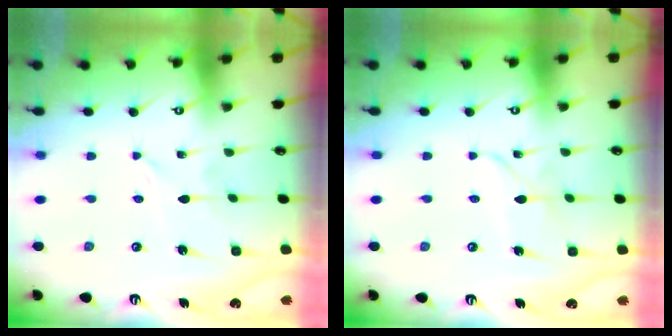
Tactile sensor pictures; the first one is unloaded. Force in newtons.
{"total": 2.5, "press": 2.5, "slide": 0.2}